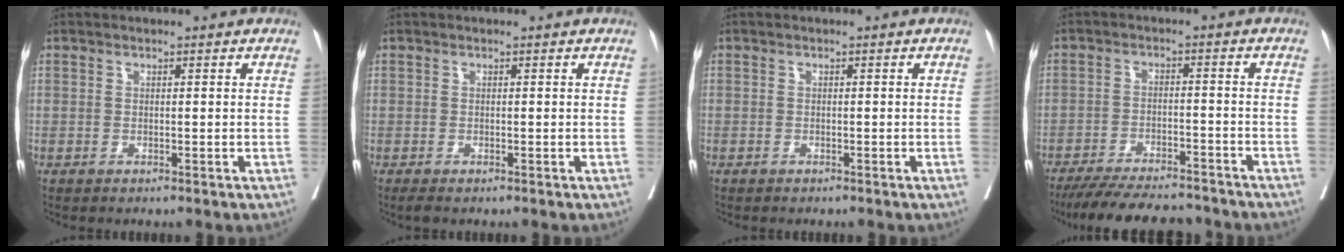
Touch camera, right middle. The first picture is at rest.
{"total": 0.9, "force": [-0.7, 0.3, 0.5], "torque": [-0.014, -0.005, -0.010]}
{"total": 0.0}
{"total": 14.0, "force": [-12.7, 2.5, 5.3], "torque": [-0.089, -0.006, -0.184]}